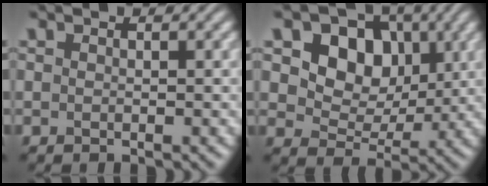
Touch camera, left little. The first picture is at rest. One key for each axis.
{"total": 7.7, "fx": 2.4, "fy": 5.8, "fz": 4.4, "tx": -0.083, "ty": 0.001, "tz": 0.037}